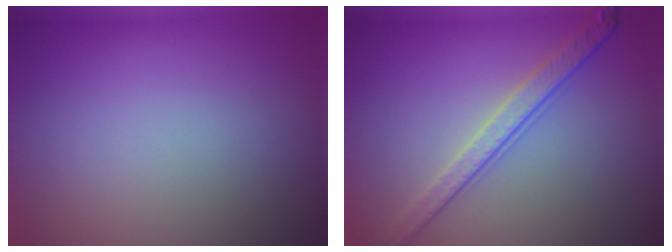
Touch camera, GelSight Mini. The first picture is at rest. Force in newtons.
{"total": 3.3, "press": 2.9, "slide": 1.5}